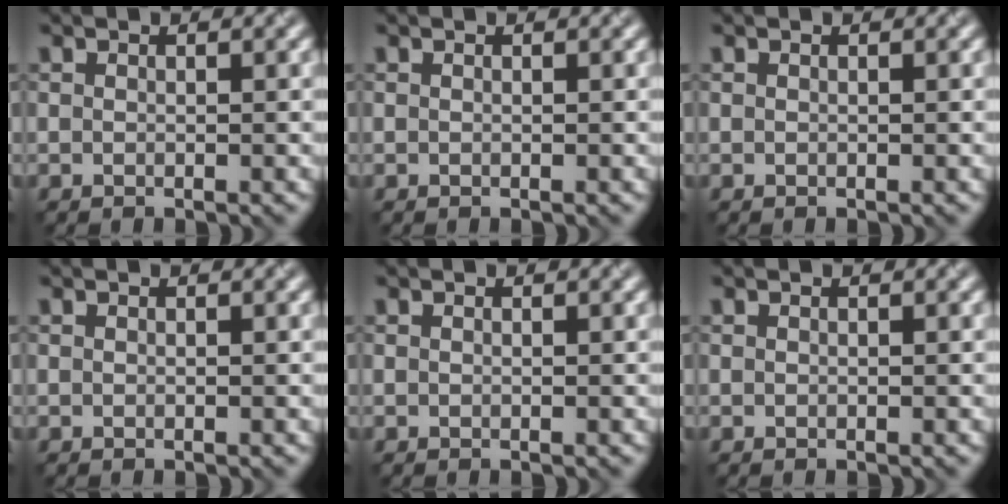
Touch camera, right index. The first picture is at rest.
{"total": 0.0}
{"total": 0.0}
{"total": 0.0}
{"total": 0.0}
{"total": 0.0}